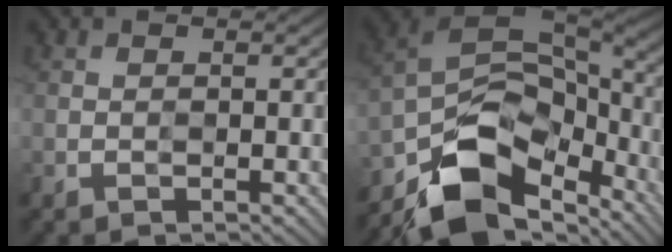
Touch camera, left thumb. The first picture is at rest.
{"total": 12.5, "force": [-8.5, 6.1, 6.9], "torque": [-0.137, -0.006, -0.165]}